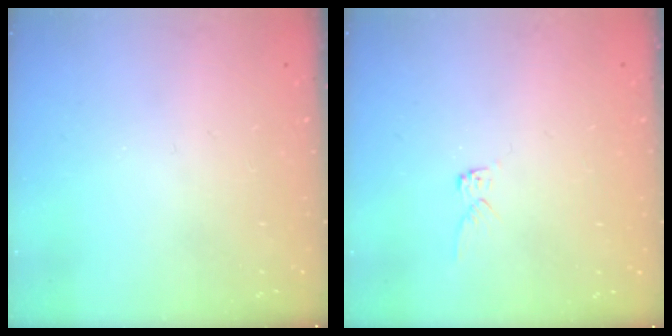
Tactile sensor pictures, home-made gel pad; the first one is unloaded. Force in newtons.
{"total": 2.6, "press": 2.6, "slide": 0.1}